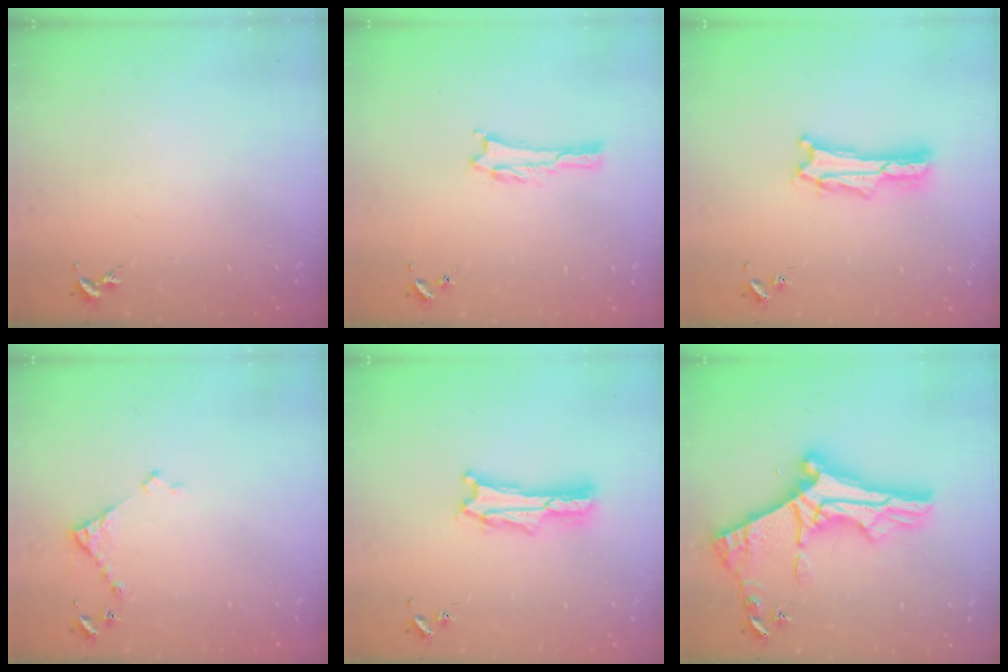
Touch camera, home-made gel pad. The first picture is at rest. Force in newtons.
{"total": 1.0, "press": 1.0, "slide": 0.1}
{"total": 2.1, "press": 2.1, "slide": 0.3}
{"total": 3.7, "press": 3.6, "slide": 0.3}
{"total": 2.1, "press": 2.1, "slide": 0.3}
{"total": 11.2, "press": 11.1, "slide": 1.2}